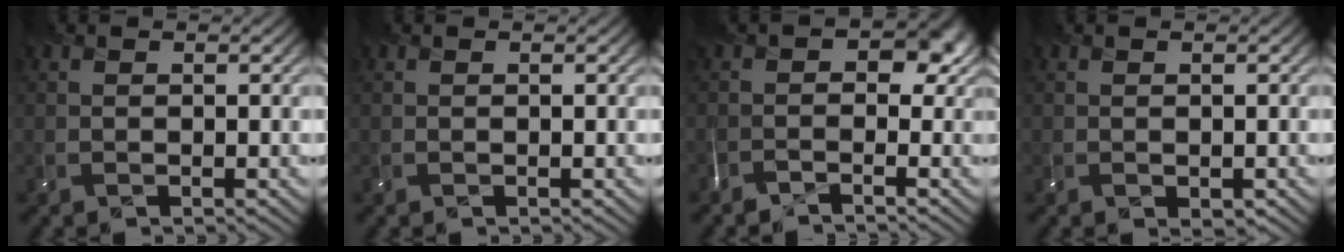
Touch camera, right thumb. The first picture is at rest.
{"total": 0.0}
{"total": 2.8, "force": [-1.5, 1.2, 2.1], "torque": [-0.022, -0.002, -0.036]}
{"total": 1.5, "force": [-0.6, 0.9, 1.0], "torque": [-0.021, -0.009, -0.007]}